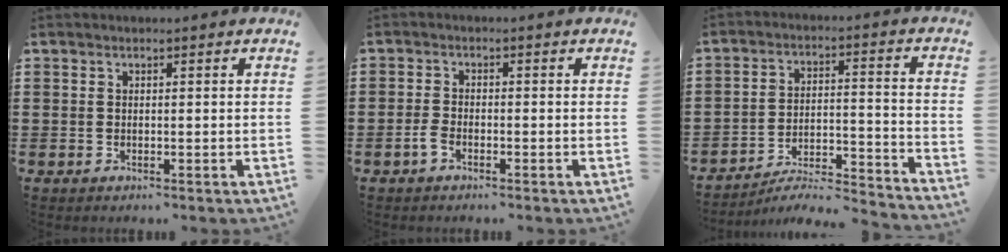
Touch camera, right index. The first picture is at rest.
{"total": 1.9, "force": [-1.2, 0.8, 1.3], "torque": [-0.039, -0.004, -0.027]}
{"total": 4.3, "force": [-4.1, 0.5, 1.4], "torque": [-0.028, -0.013, -0.085]}